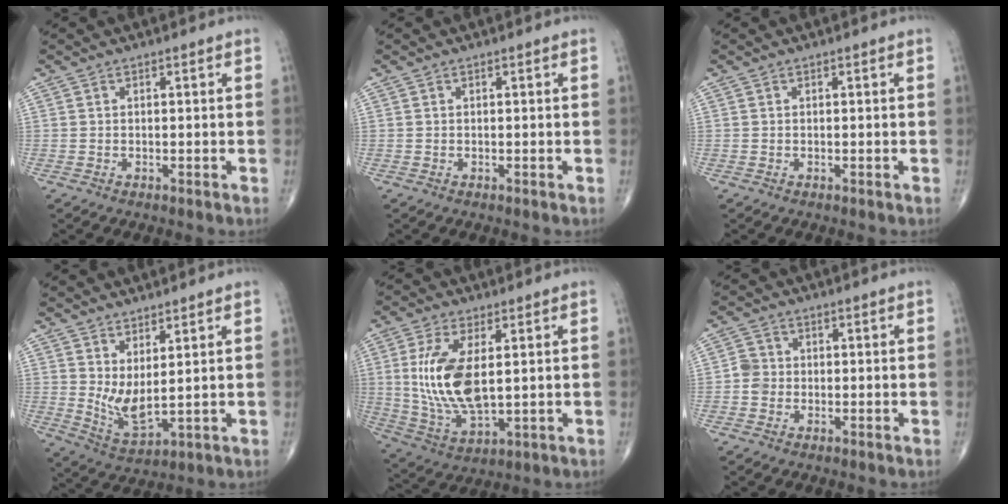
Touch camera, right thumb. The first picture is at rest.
{"total": 0.0}
{"total": 0.0}
{"total": 6.9, "force": [2.1, 2.3, 6.2], "torque": [-0.120, -0.038, 0.050]}
{"total": 13.9, "force": [1.9, 6.4, 12.2], "torque": [-0.253, -0.017, 0.050]}
{"total": 2.8, "force": [-0.6, 2.5, 0.9], "torque": [-0.003, 0.007, -0.017]}